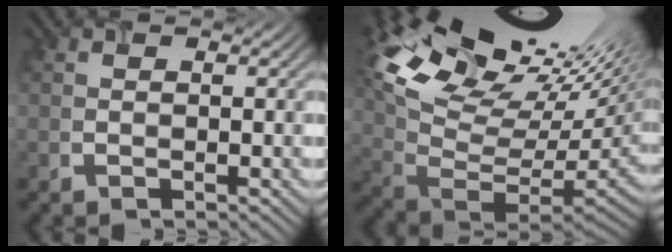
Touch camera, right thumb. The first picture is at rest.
{"total": 17.7, "force": [9.1, 7.7, 13.1], "torque": [-0.237, 0.021, 0.191]}